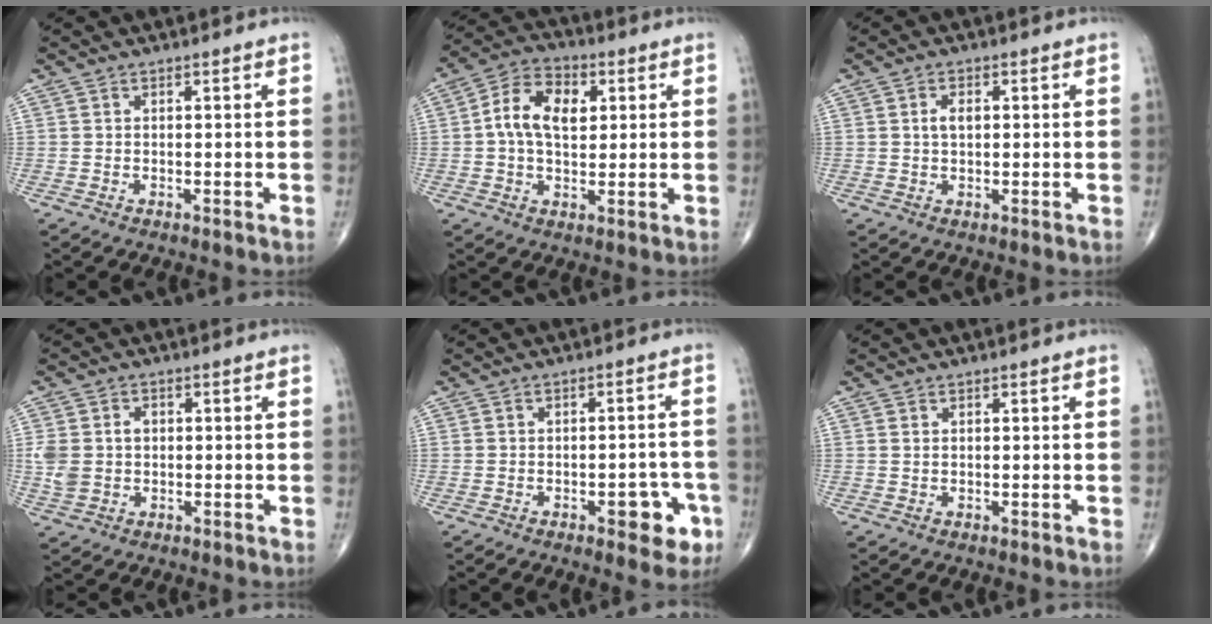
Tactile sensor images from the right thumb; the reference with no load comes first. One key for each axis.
{"total": 10.8, "fx": 1.9, "fy": 6.9, "fz": 8.1, "tx": -0.130, "ty": 0.014, "tz": 0.027}
{"total": 2.9, "fx": 0.5, "fy": 1.7, "fz": 2.3, "tx": -0.041, "ty": 0.004, "tz": 0.009}
{"total": 6.0, "fx": 0.2, "fy": 4.7, "fz": 3.8, "tx": -0.073, "ty": 0.011, "tz": 0.010}
{"total": 6.8, "fx": -3.1, "fy": 3.2, "fz": 5.2, "tx": -0.038, "ty": 0.024, "tz": -0.035}
{"total": 0.6, "fx": 0.3, "fy": 0.4, "fz": 0.3, "tx": -0.008, "ty": 0.001, "tz": 0.006}